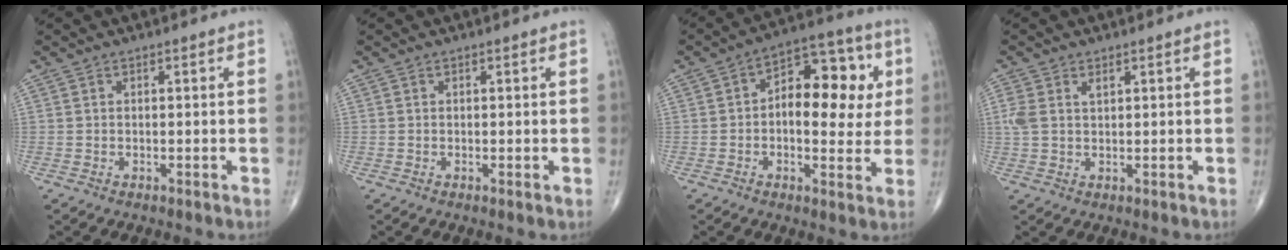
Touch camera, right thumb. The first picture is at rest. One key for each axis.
{"total": 0.0}
{"total": 14.9, "fx": 1.8, "fy": 8.3, "fz": 12.3, "tx": -0.133, "ty": 0.025, "tz": 0.019}
{"total": 4.1, "fx": 1.4, "fy": 2.3, "fz": 3.0, "tx": -0.075, "ty": 0.012, "tz": 0.034}